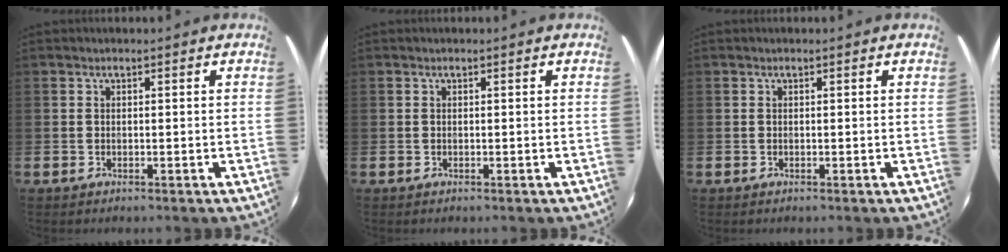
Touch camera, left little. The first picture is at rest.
{"total": 0.0}
{"total": 0.0}